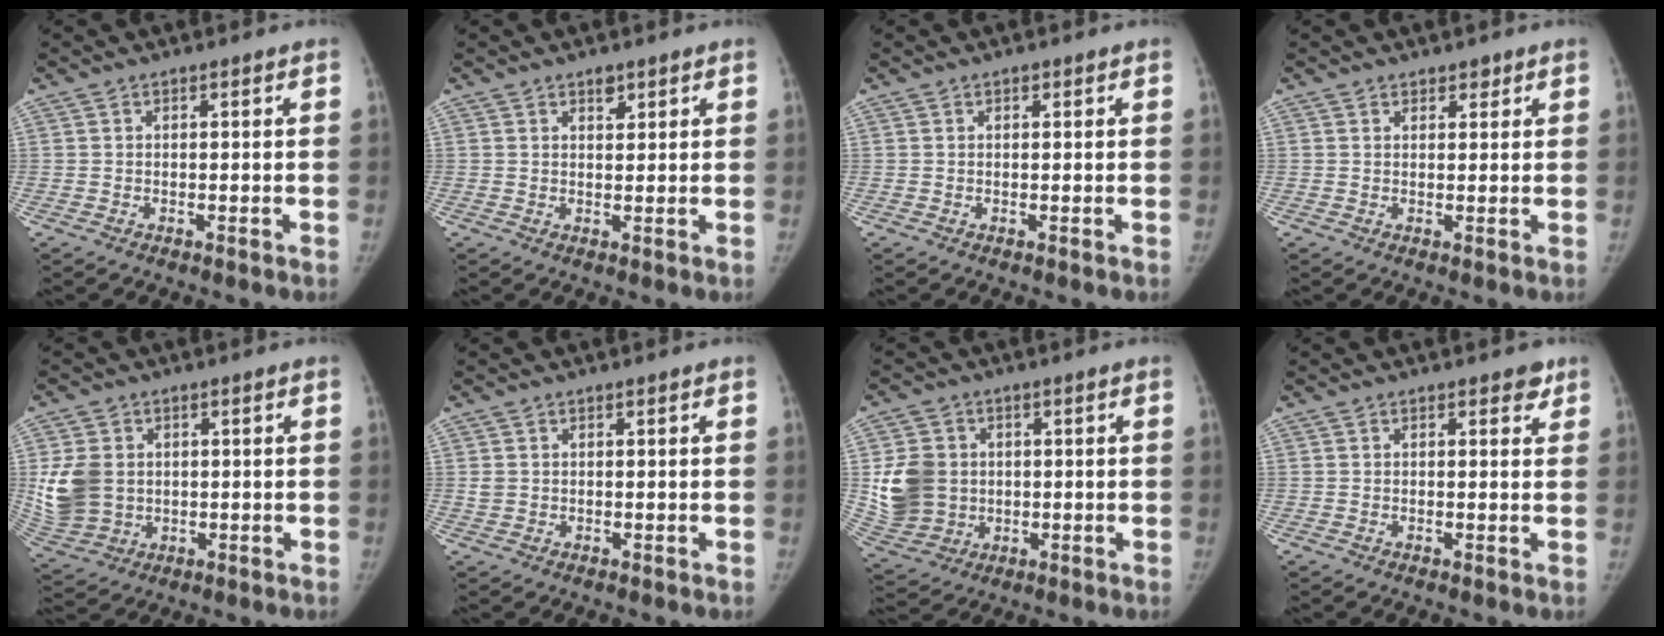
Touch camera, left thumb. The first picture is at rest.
{"total": 2.1, "force": [1.4, 1.1, 1.0], "torque": [-0.003, -0.008, 0.022]}
{"total": 0.6, "force": [0.4, 0.4, 0.3], "torque": [-0.002, -0.002, 0.004]}
{"total": 1.8, "force": [1.3, 1.1, 0.4], "torque": [0.010, -0.007, 0.016]}
{"total": 10.3, "force": [1.0, 8.3, 6.0], "torque": [-0.110, -0.004, 0.034]}
{"total": 1.4, "force": [0.4, 1.2, 0.5], "torque": [-0.003, -0.001, 0.008]}
{"total": 11.2, "force": [0.8, 9.7, 5.6], "torque": [-0.089, -0.001, 0.030]}
{"total": 2.1, "force": [1.4, 1.2, 1.0], "torque": [0.007, -0.005, 0.012]}